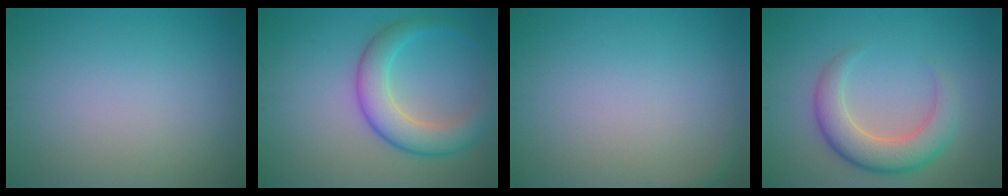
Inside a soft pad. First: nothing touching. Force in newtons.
{"total": 5.1, "press": 5.1, "slide": 0.1}
{"total": 0.6, "press": 0.6, "slide": 0.1}
{"total": 5.1, "press": 5.1, "slide": 0.2}